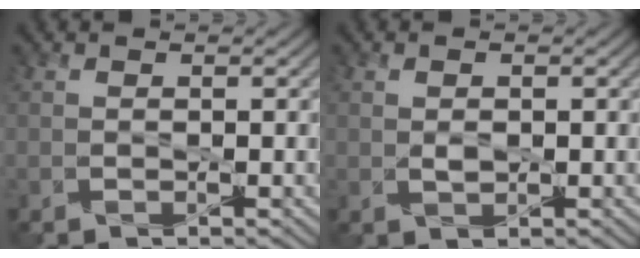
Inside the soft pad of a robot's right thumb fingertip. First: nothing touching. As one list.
[{"total": 0.9, "force": [0.1, 0.5, 0.8], "torque": [-0.023, 0.000, 0.002]}]